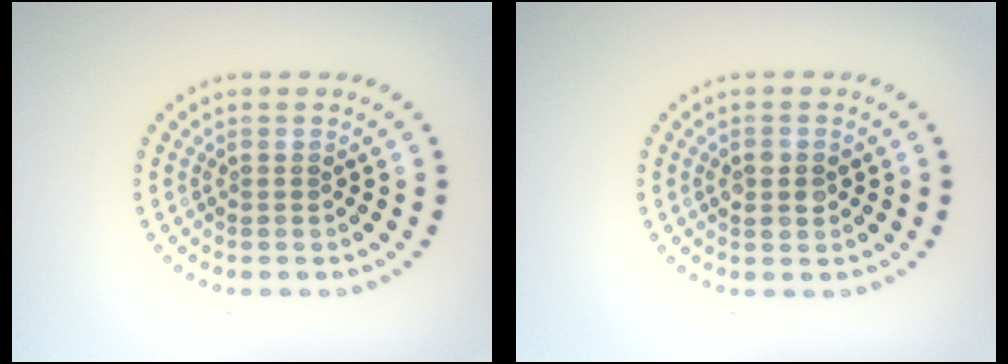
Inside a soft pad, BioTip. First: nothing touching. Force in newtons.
{"total": 2.2, "press": 2.2, "slide": 0.2}